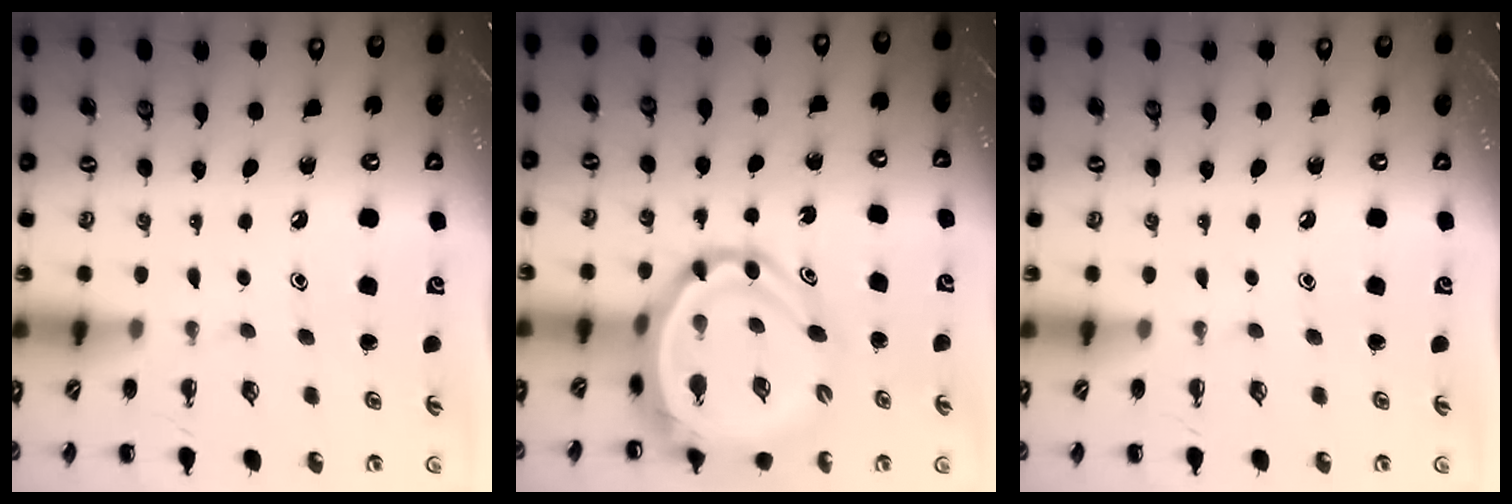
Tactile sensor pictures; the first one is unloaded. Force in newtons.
{"total": 9.6, "press": 9.2, "slide": 2.9}
{"total": 0.0}